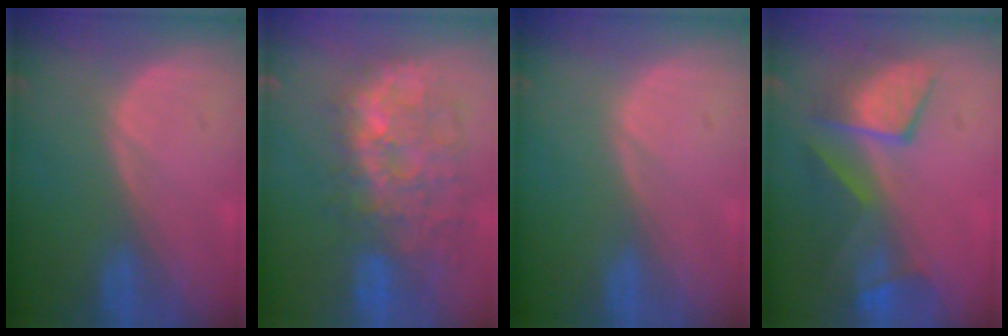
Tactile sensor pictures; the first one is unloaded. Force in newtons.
{"total": 10.9, "press": 10.2, "slide": 3.8}
{"total": 0.0}
{"total": 8.2, "press": 7.9, "slide": 1.8}